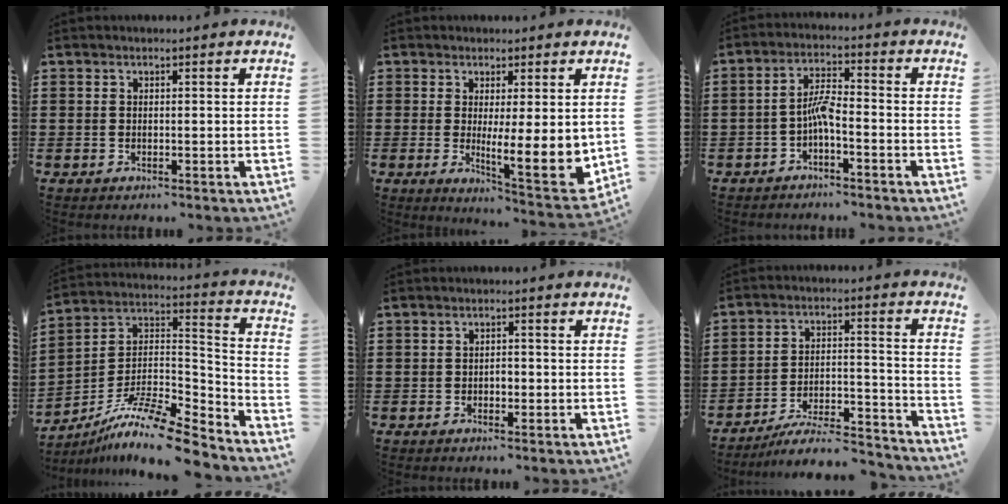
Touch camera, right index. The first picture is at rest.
{"total": 8.0, "force": [0.7, 2.5, 7.6], "torque": [-0.095, -0.031, 0.017]}
{"total": 4.1, "force": [-1.8, 0.9, 3.6], "torque": [-0.074, 0.008, -0.038]}
{"total": 11.6, "force": [-9.4, 2.0, 6.5], "torque": [-0.120, 0.016, -0.185]}
{"total": 1.4, "force": [-0.3, 0.8, 1.1], "torque": [-0.021, 0.001, -0.006]}
{"total": 8.2, "force": [-7.3, 1.5, 3.5], "torque": [-0.057, 0.010, -0.139]}